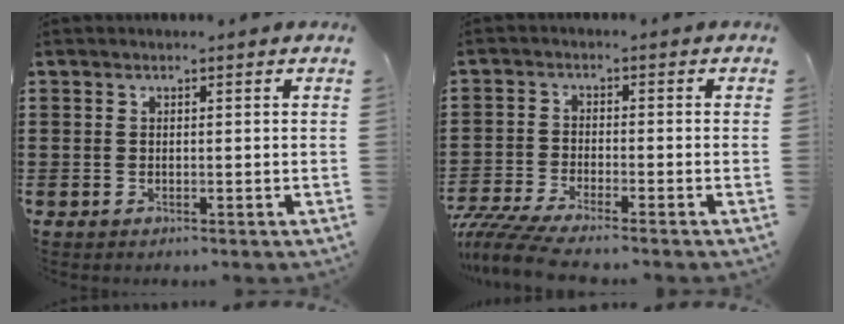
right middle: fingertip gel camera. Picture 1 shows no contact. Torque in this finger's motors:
{"motor_torque": [1.50, -0.64, 0.39, 0.18]}